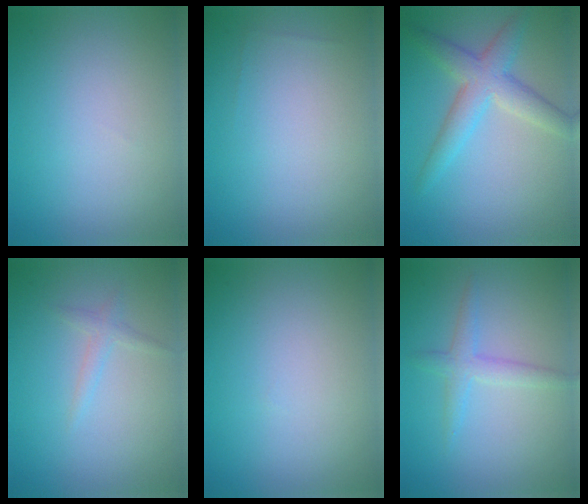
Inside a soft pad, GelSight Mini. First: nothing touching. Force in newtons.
{"total": 0.0}
{"total": 4.4, "press": 4.4, "slide": 0.1}
{"total": 1.1, "press": 1.1, "slide": 0.1}
{"total": 0.0}
{"total": 2.2, "press": 2.2, "slide": 0.1}